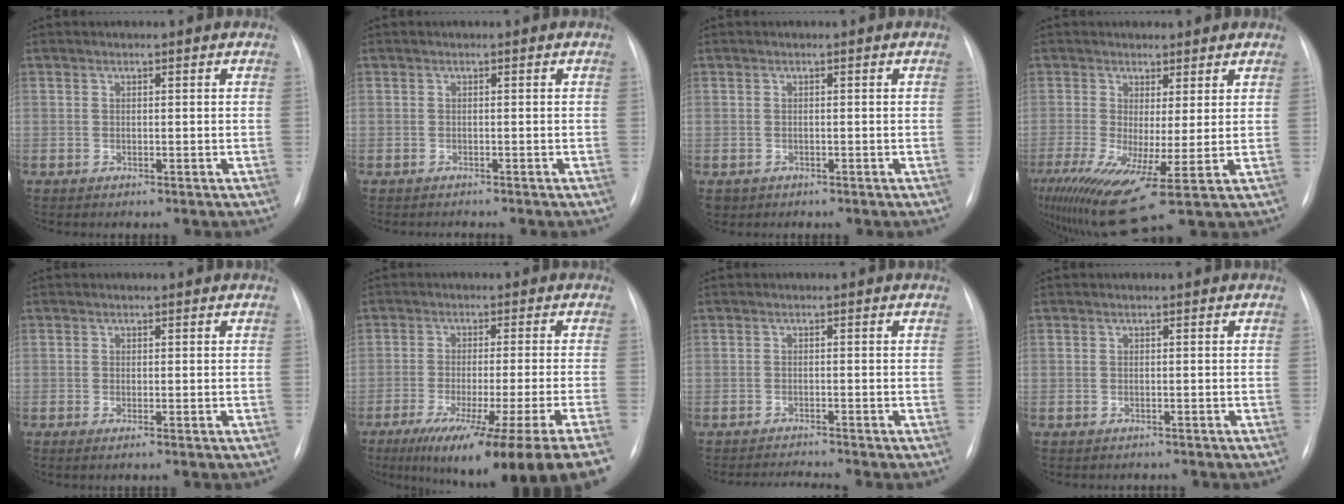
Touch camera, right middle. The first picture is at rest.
{"total": 1.1, "force": [-1.0, 0.4, 0.1], "torque": [-0.006, -0.002, -0.014]}
{"total": 1.3, "force": [-0.7, 1.0, 0.2], "torque": [-0.007, 0.003, -0.006]}
{"total": 12.9, "force": [-3.2, 2.0, 12.3], "torque": [-0.239, -0.017, -0.043]}
{"total": 0.6, "force": [-0.3, -0.2, 0.6], "torque": [-0.012, -0.002, -0.006]}
{"total": 20.2, "force": [-13.6, -1.0, 14.9], "torque": [-0.157, -0.053, -0.203]}
{"total": 2.8, "force": [-2.5, -1.3, 0.1], "torque": [-0.010, -0.017, -0.043]}
{"total": 1.0, "force": [-0.9, 0.4, 0.1], "torque": [-0.006, -0.001, -0.012]}